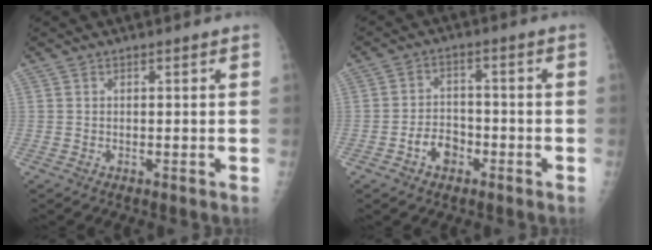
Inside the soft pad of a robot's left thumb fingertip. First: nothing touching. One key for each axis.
{"total": 5.2, "fx": -2.5, "fy": 3.7, "fz": 2.6, "tx": -0.025, "ty": 0.026, "tz": -0.045}